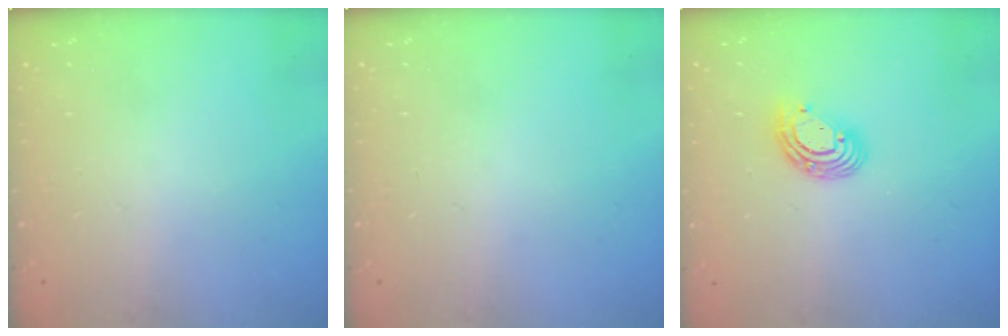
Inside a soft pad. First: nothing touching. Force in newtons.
{"total": 0.0}
{"total": 9.2, "press": 9.1, "slide": 1.6}